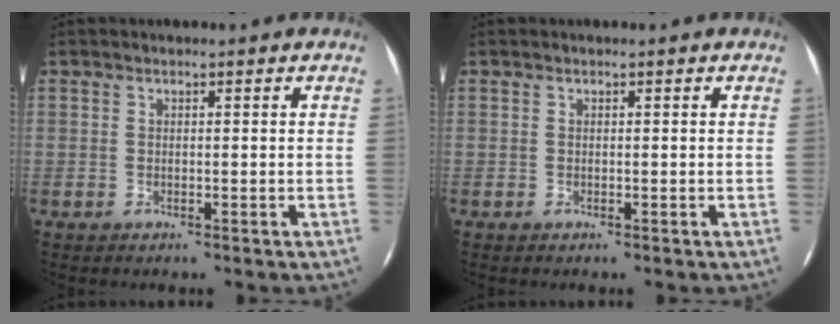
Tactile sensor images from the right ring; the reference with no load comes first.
{"total": 0.0}